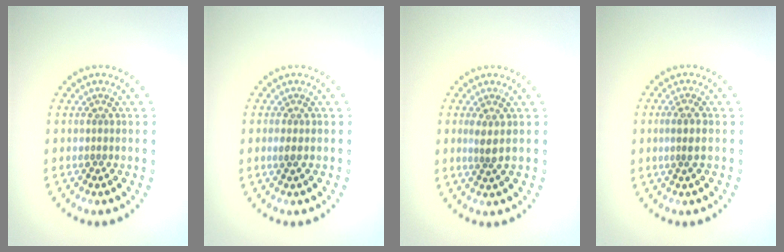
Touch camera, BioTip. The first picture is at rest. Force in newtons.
{"total": 0.7, "press": 0.7, "slide": 0.3}
{"total": 1.4, "press": 1.1, "slide": 0.9}
{"total": 1.6, "press": 1.4, "slide": 0.7}